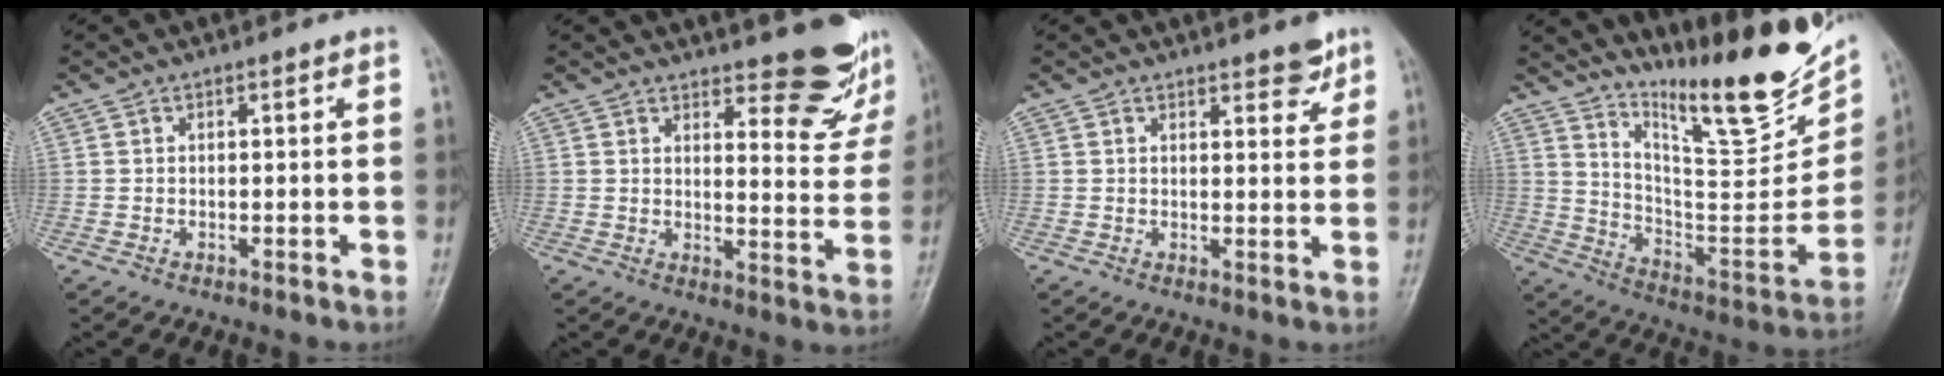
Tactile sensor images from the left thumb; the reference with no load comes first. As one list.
[{"total": 12.0, "force": [9.8, 3.6, 6.0], "torque": [-0.038, -0.083, 0.113]}, {"total": 3.8, "force": [2.8, 1.4, 2.2], "torque": [-0.010, -0.018, 0.036]}, {"total": 24.0, "force": [17.4, 5.3, 15.5], "torque": [-0.198, -0.105, 0.278]}]